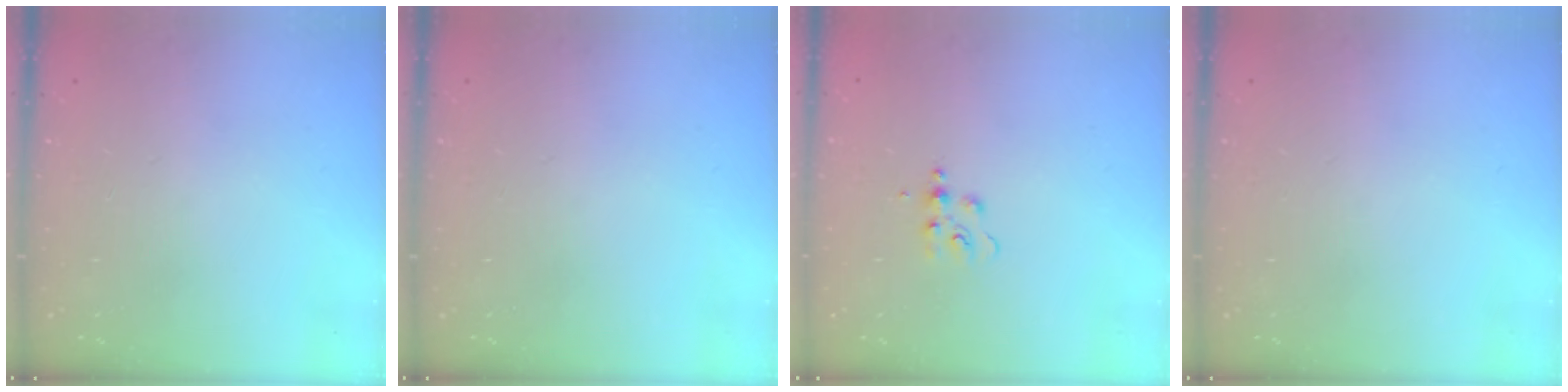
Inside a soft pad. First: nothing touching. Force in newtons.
{"total": 0.0}
{"total": 5.7, "press": 5.6, "slide": 0.7}
{"total": 0.0}